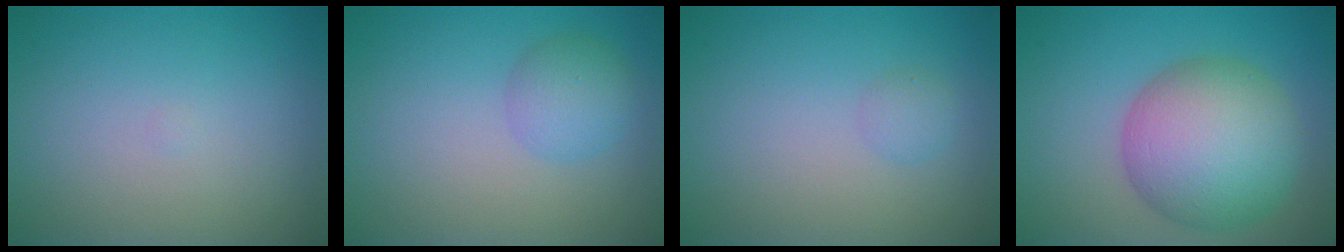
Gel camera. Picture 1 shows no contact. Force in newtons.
{"total": 2.8, "press": 2.8, "slide": 0.1}
{"total": 1.1, "press": 1.1, "slide": 0.1}
{"total": 9.9, "press": 9.8, "slide": 0.5}